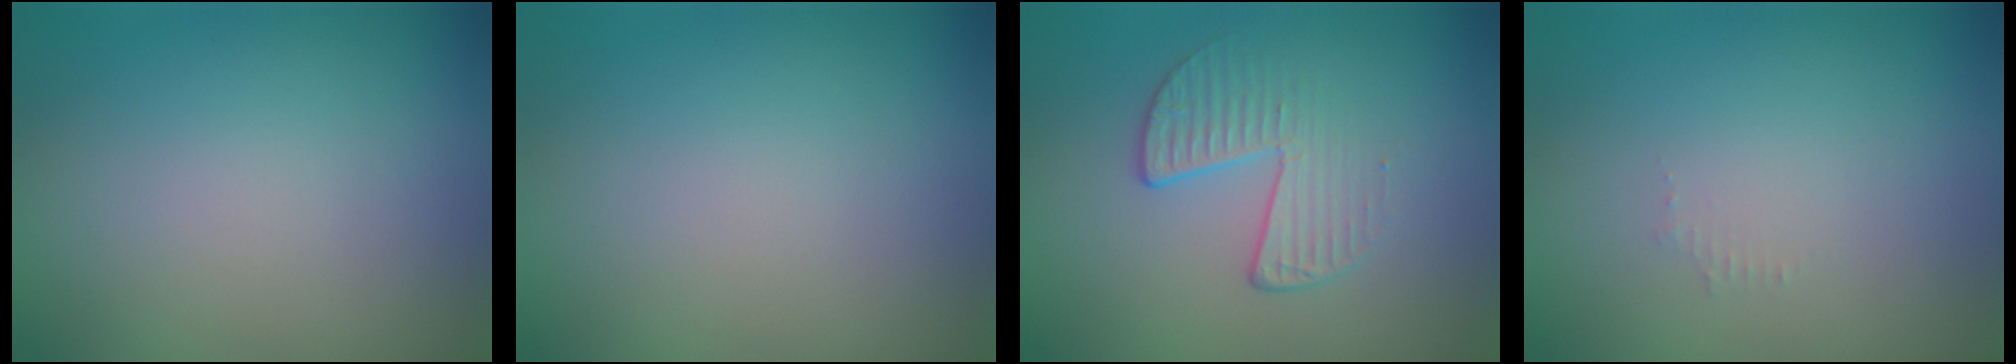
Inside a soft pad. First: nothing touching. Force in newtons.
{"total": 0.0}
{"total": 2.4, "press": 1.7, "slide": 1.8}
{"total": 0.6, "press": 0.6, "slide": 0.1}